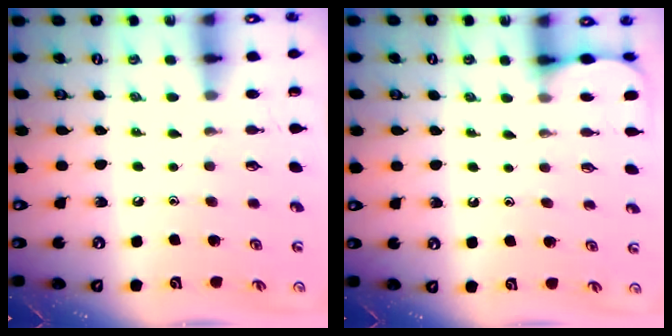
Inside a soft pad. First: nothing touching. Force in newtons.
{"total": 4.1, "press": 4.1, "slide": 0.5}